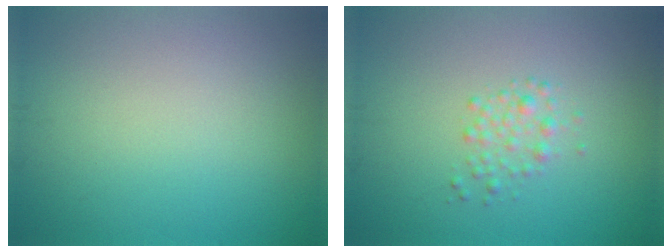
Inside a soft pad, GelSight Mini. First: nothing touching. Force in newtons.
{"total": 1.6, "press": 1.6, "slide": 0.0}